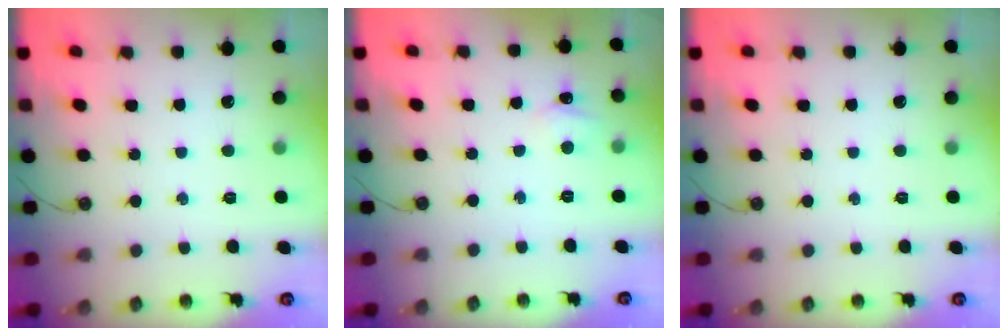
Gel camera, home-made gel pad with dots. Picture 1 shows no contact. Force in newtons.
{"total": 3.9, "press": 3.8, "slide": 0.6}
{"total": 0.0}